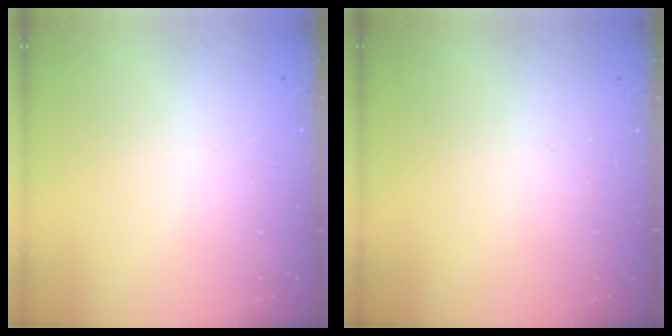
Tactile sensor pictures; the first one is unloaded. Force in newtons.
{"total": 0.0}